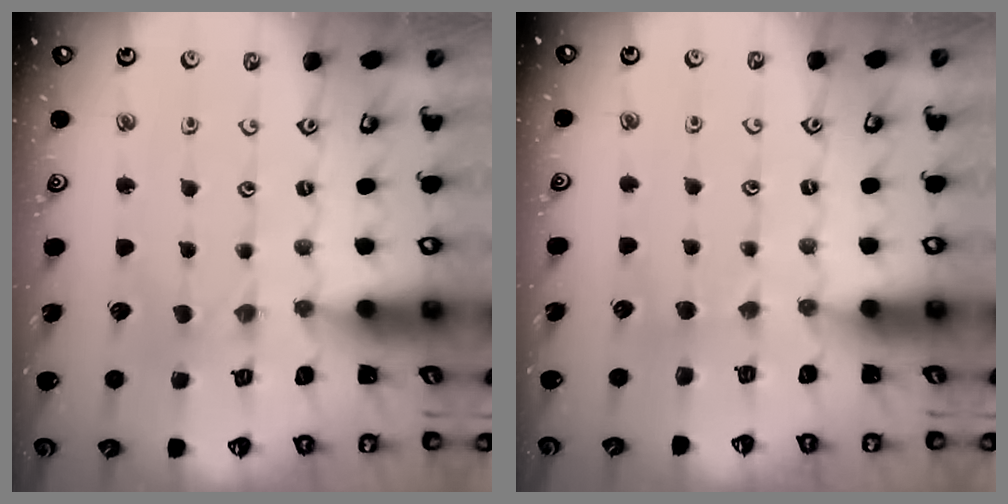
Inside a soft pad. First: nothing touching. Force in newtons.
{"total": 2.7, "press": 2.6, "slide": 0.4}